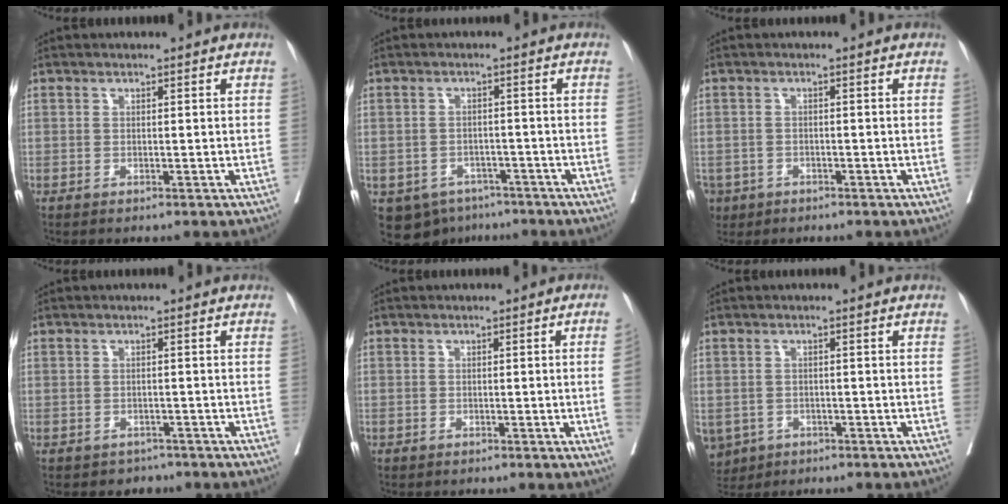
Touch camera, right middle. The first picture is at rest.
{"total": 7.9, "force": [-5.2, 5.6, 2.1], "torque": [-0.033, 0.004, -0.068]}
{"total": 4.2, "force": [-2.6, 3.2, 0.9], "torque": [-0.017, 0.003, -0.041]}
{"total": 2.3, "force": [-1.8, 1.4, -0.2], "torque": [-0.004, 0.003, -0.030]}
{"total": 3.0, "force": [-0.5, -1.1, 2.8], "torque": [-0.036, -0.003, -0.007]}
{"total": 7.7, "force": [-3.6, 6.4, 2.4], "torque": [-0.068, 0.000, -0.052]}